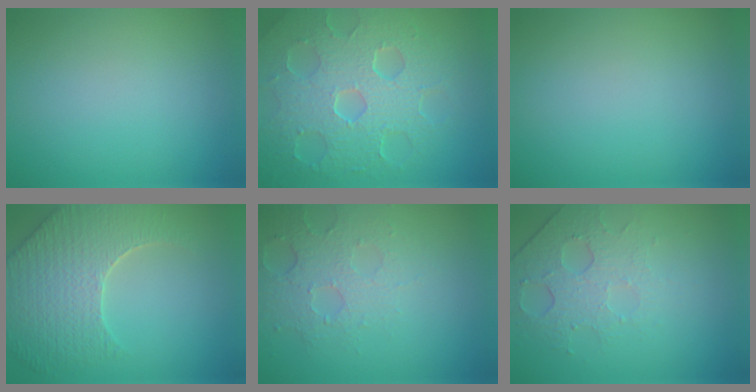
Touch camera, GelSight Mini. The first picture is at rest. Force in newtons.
{"total": 8.6, "press": 6.1, "slide": 6.1}
{"total": 0.0}
{"total": 7.0, "press": 5.5, "slide": 4.3}
{"total": 3.6, "press": 3.2, "slide": 1.8}
{"total": 4.5, "press": 2.9, "slide": 3.5}